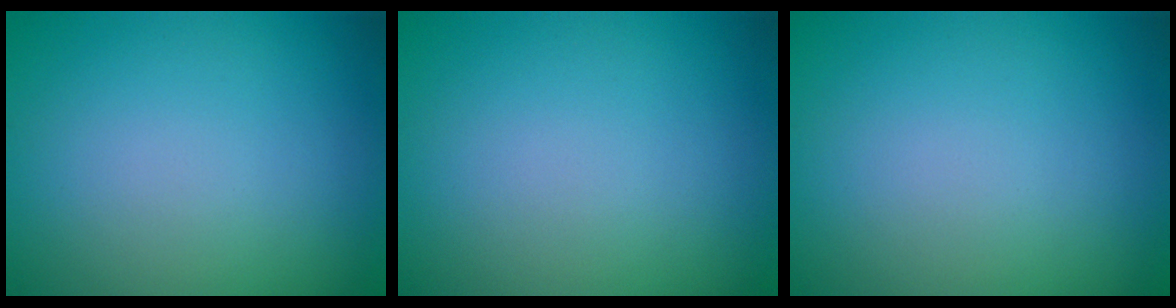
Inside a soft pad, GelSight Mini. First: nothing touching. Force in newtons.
{"total": 0.0}
{"total": 0.0}